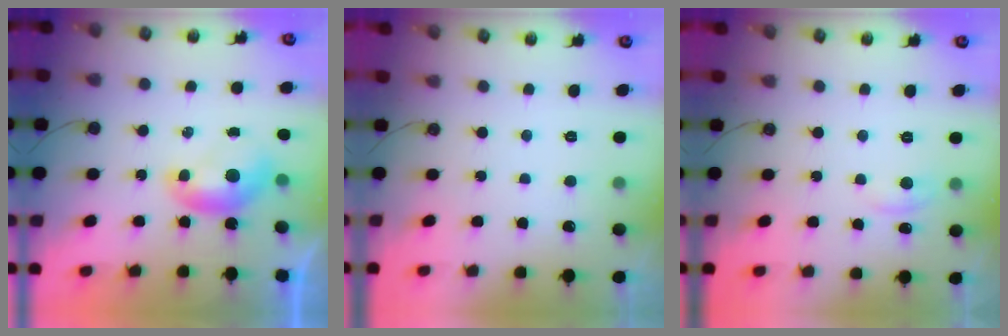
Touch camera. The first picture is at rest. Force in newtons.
{"total": 2.7, "press": 2.7, "slide": 0.3}
{"total": 0.7, "press": 0.3, "slide": 0.7}